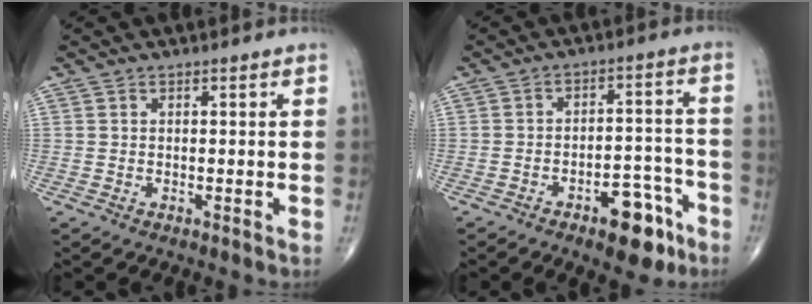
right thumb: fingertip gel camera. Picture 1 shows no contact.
{"total": 9.9, "force": [-5.7, 4.7, 6.5], "torque": [-0.062, 0.046, -0.078]}